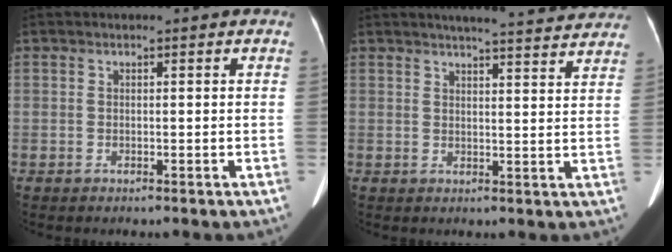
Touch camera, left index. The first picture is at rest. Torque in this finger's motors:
{"motor_torque": [0.39, -0.58, 0.03, 0.06]}